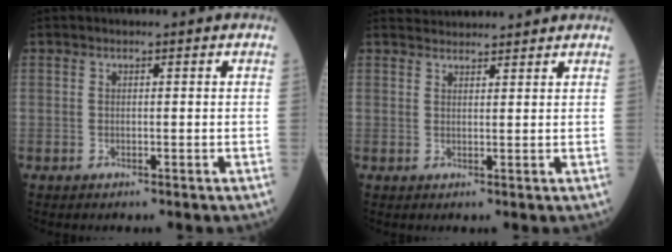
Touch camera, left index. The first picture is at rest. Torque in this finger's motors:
{"motor_torque": [-0.74, -0.71, -0.03, -0.01]}